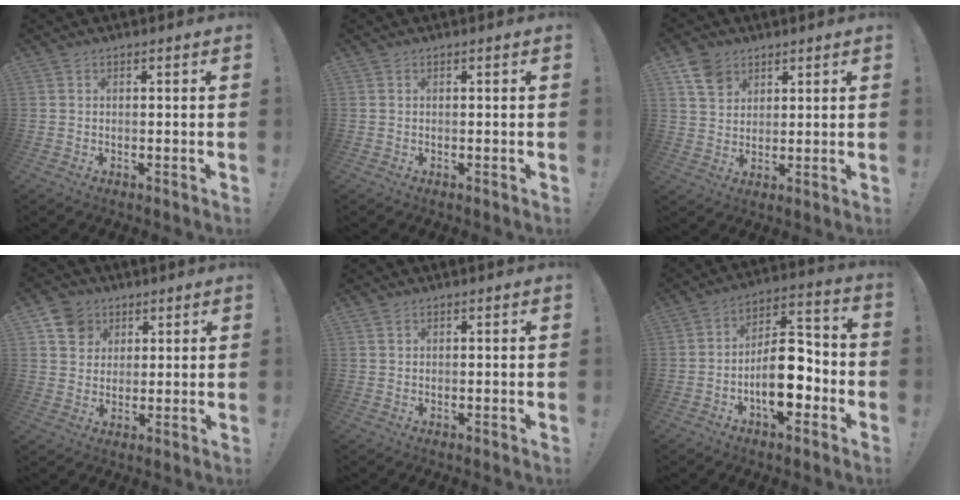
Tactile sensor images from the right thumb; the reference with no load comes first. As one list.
[{"total": 0.0}, {"total": 7.7, "force": [4.8, 5.4, 2.7], "torque": [-0.043, -0.021, 0.095]}, {"total": 8.6, "force": [4.2, 7.2, 2.0], "torque": [-0.027, -0.023, 0.087]}, {"total": 1.0, "force": [0.7, 0.6, 0.3], "torque": [0.000, -0.002, 0.013]}, {"total": 15.0, "force": [-4.9, 7.6, 12.0], "torque": [-0.195, 0.032, -0.078]}]